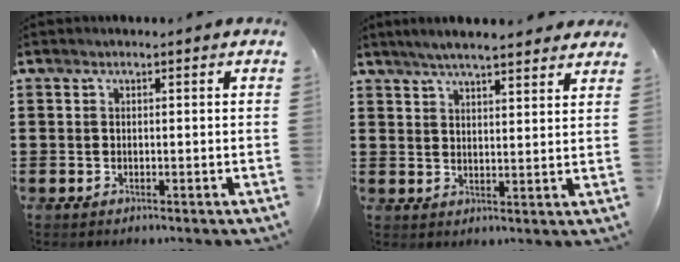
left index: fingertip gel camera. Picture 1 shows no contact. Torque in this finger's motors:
{"motor_torque": [2.04, -0.09, 0.31, 0.09]}